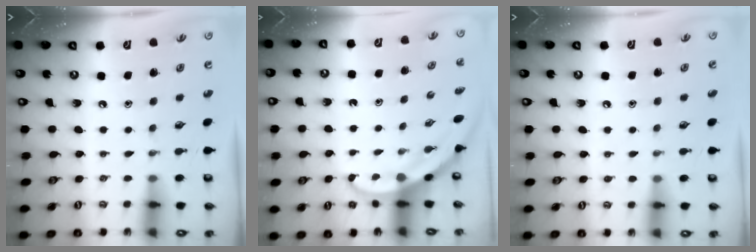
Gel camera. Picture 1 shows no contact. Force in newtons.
{"total": 3.4, "press": 3.4, "slide": 0.1}
{"total": 3.2, "press": 3.2, "slide": 0.4}